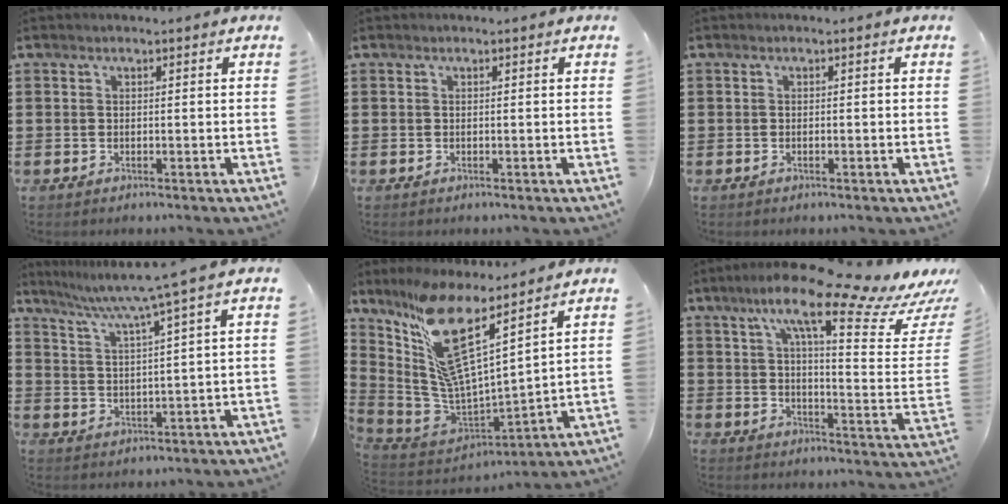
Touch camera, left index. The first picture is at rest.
{"total": 0.0}
{"total": 0.0}
{"total": 5.7, "force": [4.1, -1.2, 3.7], "torque": [-0.087, -0.027, 0.061]}
{"total": 12.4, "force": [7.6, 2.1, 9.6], "torque": [-0.242, -0.079, 0.122]}
{"total": 14.6, "force": [10.2, 1.5, 10.3], "torque": [-0.190, -0.060, 0.160]}